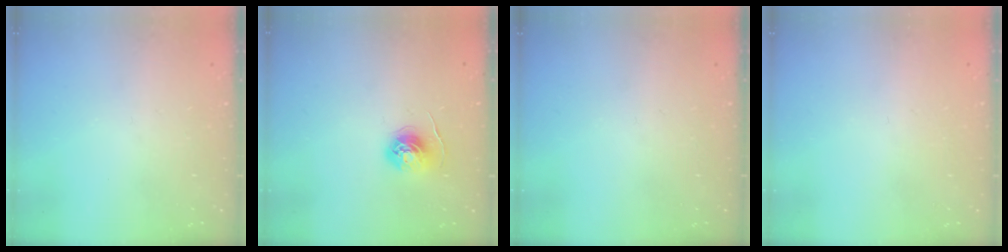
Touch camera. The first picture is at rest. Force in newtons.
{"total": 5.7, "press": 5.7, "slide": 0.5}
{"total": 0.0}
{"total": 0.9, "press": 0.9, "slide": 0.1}